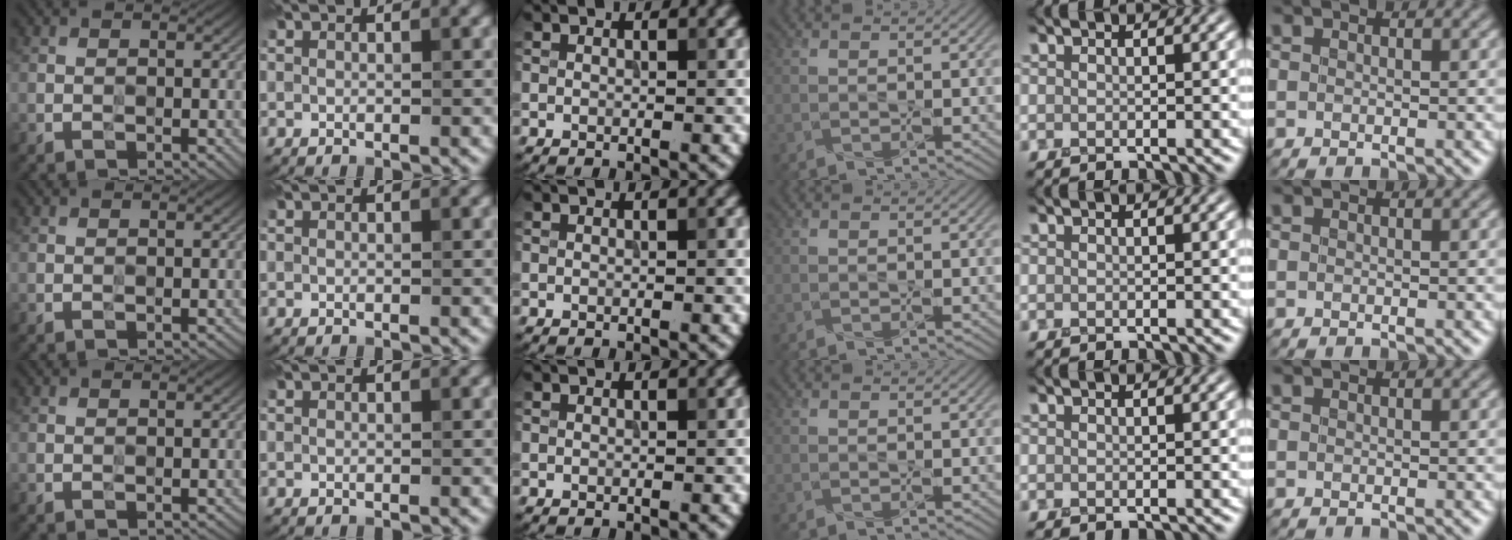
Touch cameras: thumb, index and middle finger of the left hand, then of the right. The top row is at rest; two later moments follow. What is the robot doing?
{"motion": "screw", "object": "organic brewed tea cap"}